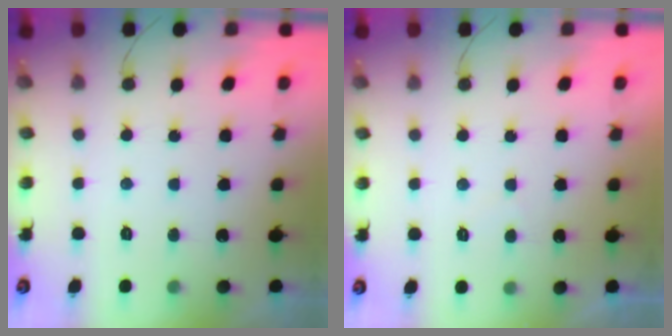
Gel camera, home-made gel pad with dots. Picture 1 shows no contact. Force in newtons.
{"total": 1.0, "press": 0.8, "slide": 0.7}